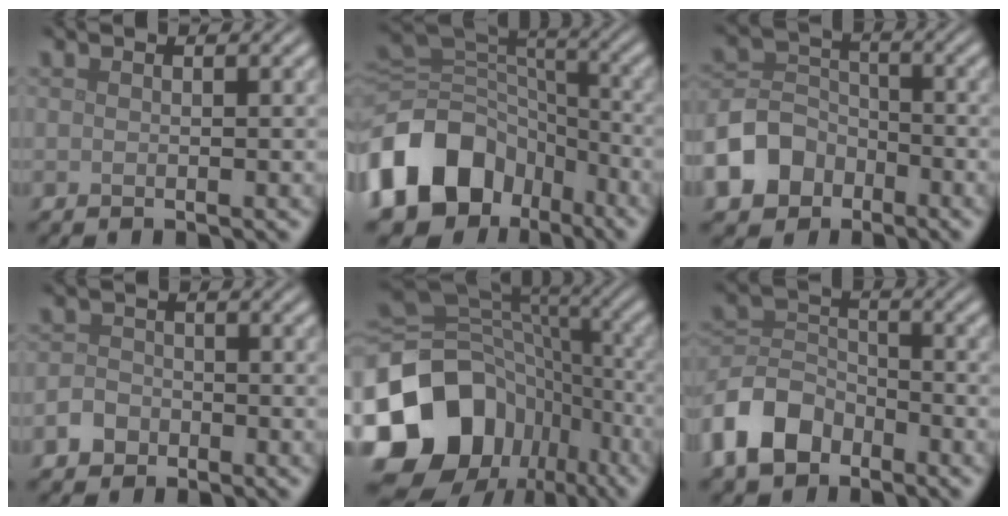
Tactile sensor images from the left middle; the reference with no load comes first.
{"total": 13.8, "force": [-6.3, 10.4, 6.5], "torque": [-0.157, -0.009, -0.112]}
{"total": 6.7, "force": [-3.9, 5.0, 2.1], "torque": [-0.037, 0.003, -0.084]}
{"total": 2.2, "force": [-1.2, 1.6, 0.7], "torque": [-0.009, 0.003, -0.027]}
{"total": 20.3, "force": [-8.5, 16.0, 9.2], "torque": [-0.214, -0.018, -0.137]}
{"total": 6.3, "force": [-4.0, 4.0, 2.8], "torque": [-0.054, 0.002, -0.094]}